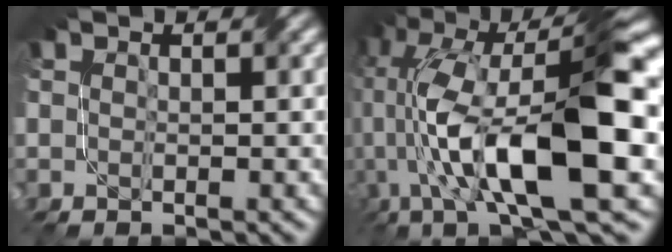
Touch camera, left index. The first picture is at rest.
{"total": 15.7, "force": [-1.8, 4.7, 14.9], "torque": [-0.264, 0.020, -0.026]}